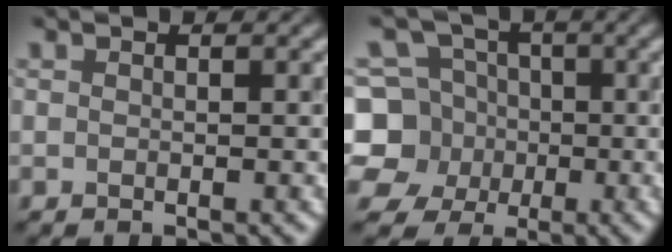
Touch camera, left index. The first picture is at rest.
{"total": 8.0, "force": [-1.0, 7.4, 2.8], "torque": [-0.064, 0.025, -0.056]}